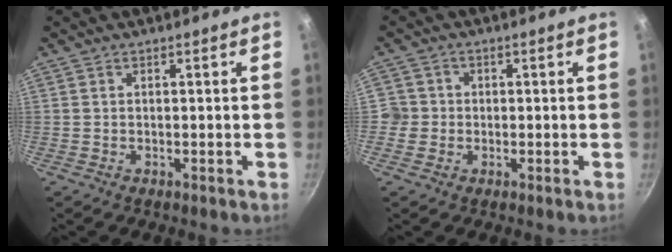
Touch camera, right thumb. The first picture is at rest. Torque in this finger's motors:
{"motor_torque": [0.13, 0.40, 0.34, 0.01, -0.06]}